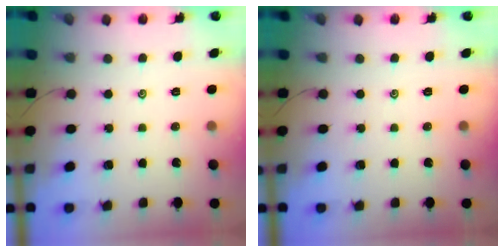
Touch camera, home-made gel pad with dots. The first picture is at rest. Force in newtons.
{"total": 0.0}